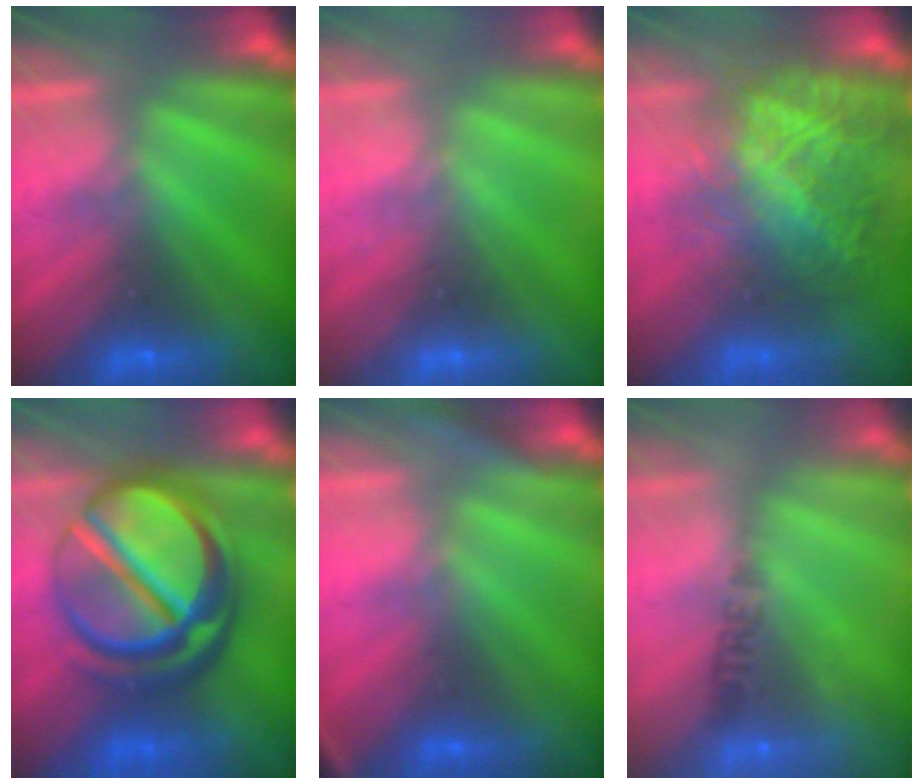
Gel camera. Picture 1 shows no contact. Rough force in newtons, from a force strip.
{"total": 2.3}
{"total": 7.2}
{"total": 10.2}
{"total": 2.8}
{"total": 2.4}